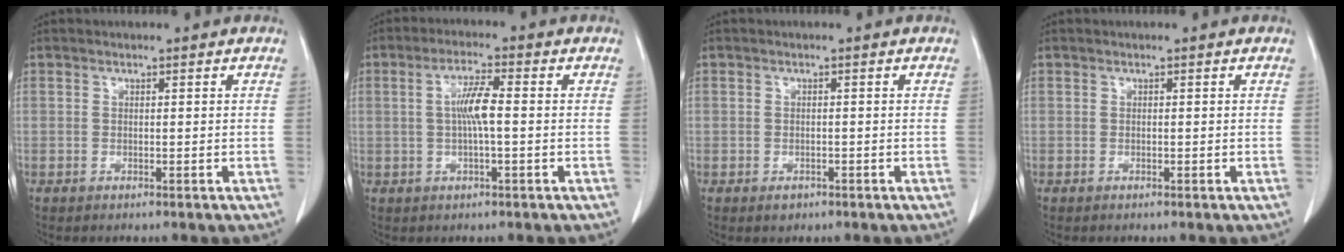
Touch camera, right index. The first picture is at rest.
{"total": 5.0, "force": [0.1, 0.4, 5.0], "torque": [-0.097, 0.006, 0.000]}
{"total": 1.3, "force": [-0.7, 1.0, 0.4], "torque": [-0.005, 0.003, -0.005]}
{"total": 0.0}